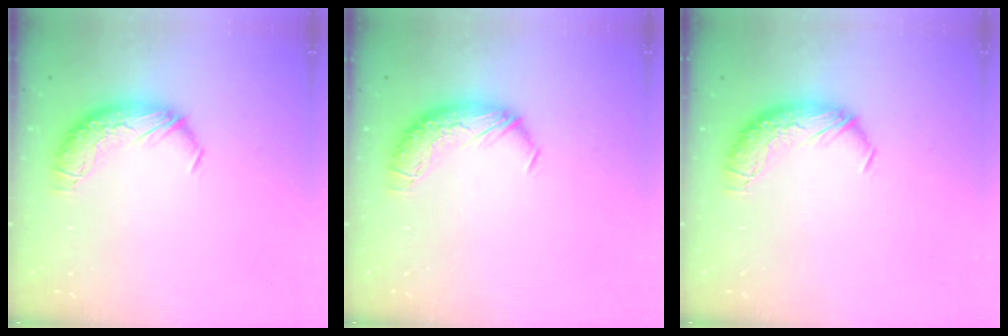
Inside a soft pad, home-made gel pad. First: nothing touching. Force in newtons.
{"total": 0.0}
{"total": 0.0}